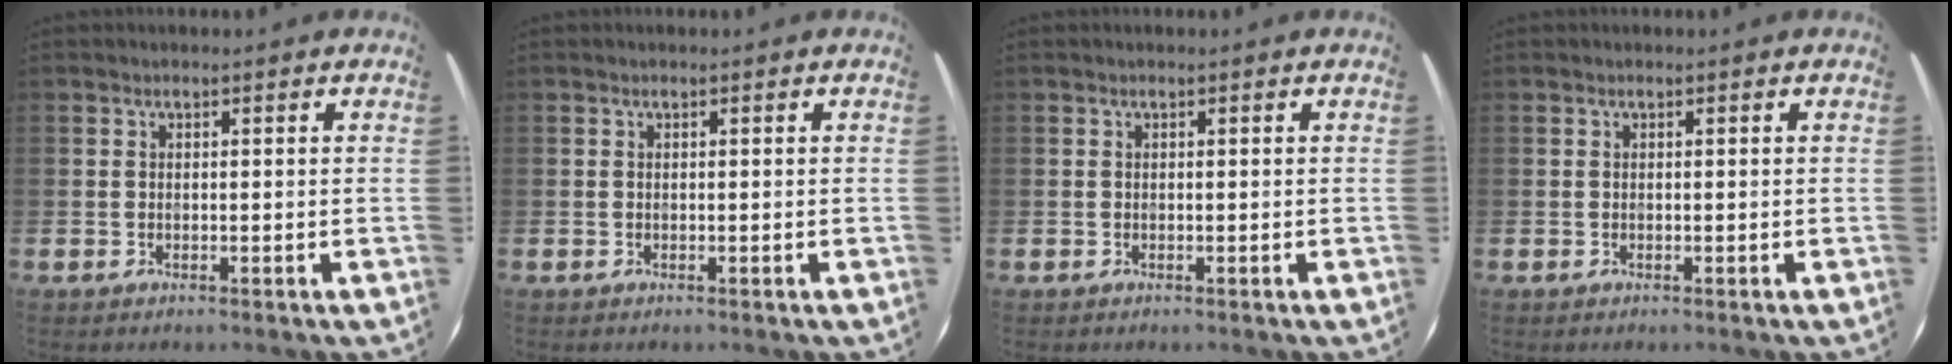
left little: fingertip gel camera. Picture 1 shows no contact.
{"total": 0.0}
{"total": 0.0}
{"total": 0.0}